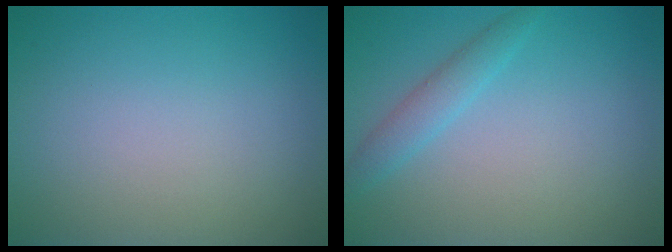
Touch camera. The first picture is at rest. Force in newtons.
{"total": 1.9, "press": 1.9, "slide": 0.1}